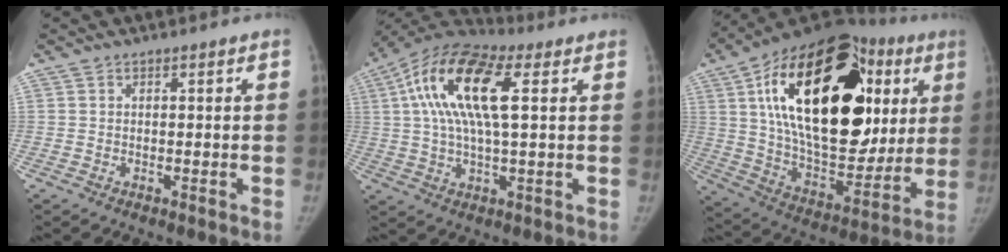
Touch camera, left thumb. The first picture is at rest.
{"total": 17.4, "force": [4.6, 6.4, 15.6], "torque": [-0.304, 0.023, 0.072]}
{"total": 38.8, "force": [11.1, 20.7, 30.8], "torque": [-0.478, 0.027, 0.181]}